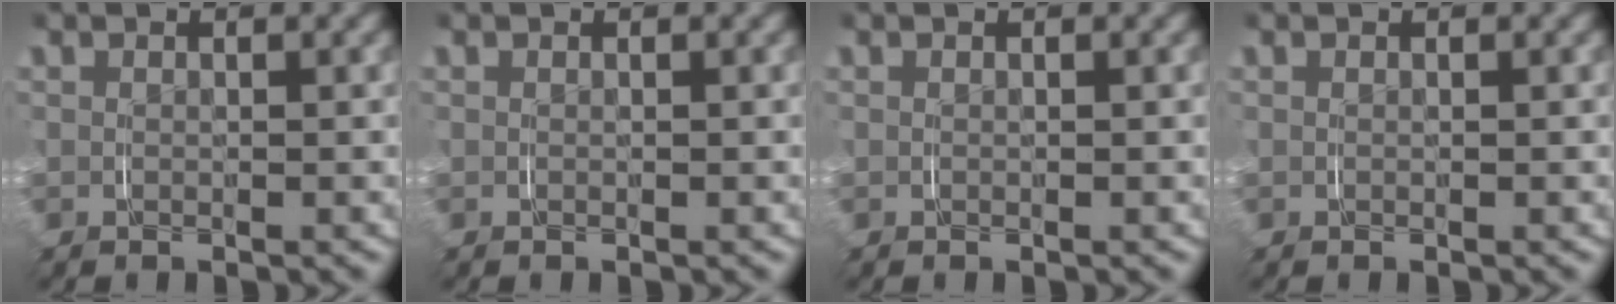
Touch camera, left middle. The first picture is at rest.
{"total": 0.0}
{"total": 0.0}
{"total": 0.0}